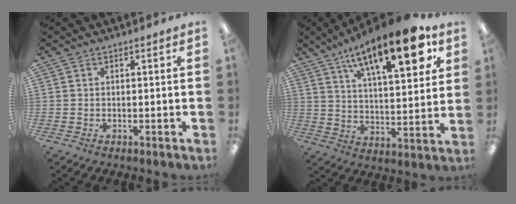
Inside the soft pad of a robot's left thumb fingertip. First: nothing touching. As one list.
[{"total": 20.1, "force": [11.6, 7.0, 14.8], "torque": [-0.218, -0.059, 0.182]}]